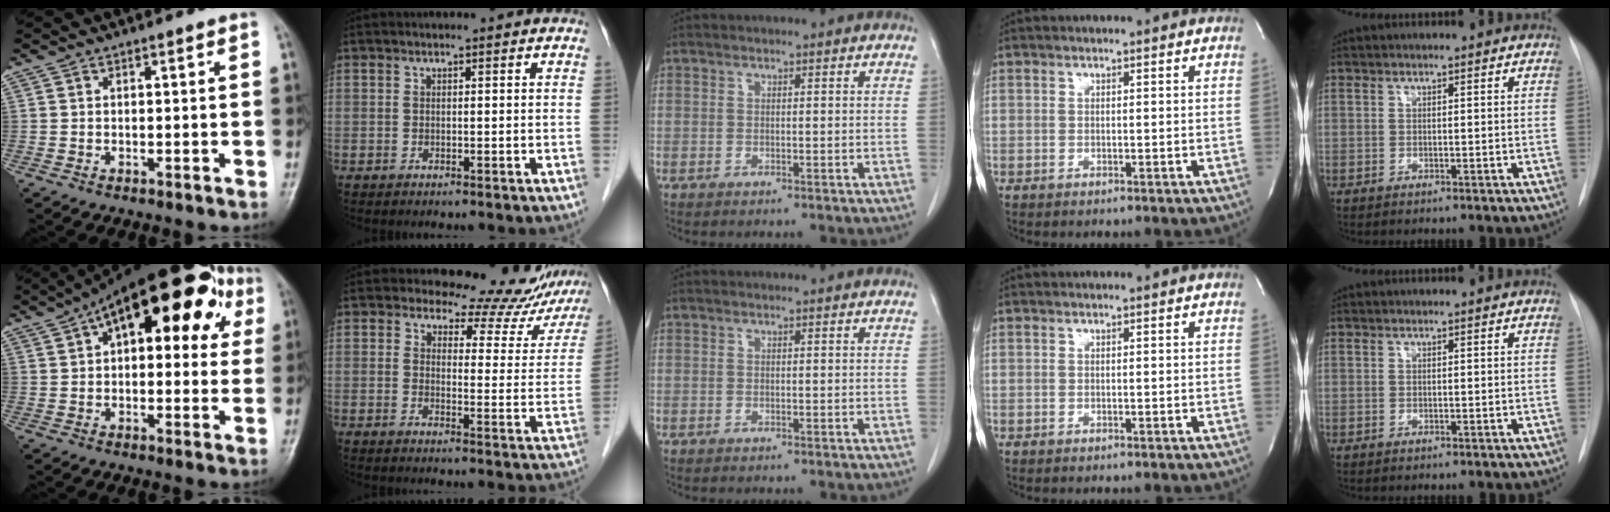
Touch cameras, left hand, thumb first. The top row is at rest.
{"thumb": {"total": 21.8, "force": [8.2, 10.5, 17.2], "torque": [-0.219, 0.038, 0.114]}, "index": {"total": 13.3, "force": [12.8, 3.4, 1.2], "torque": [0.012, -0.053, 0.122]}}